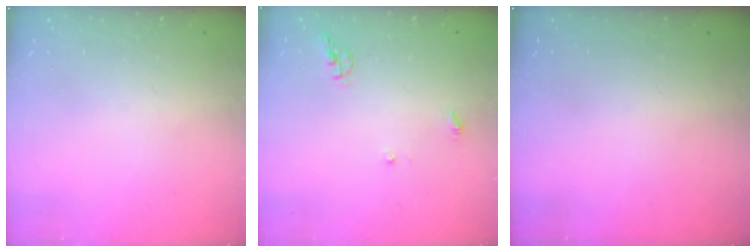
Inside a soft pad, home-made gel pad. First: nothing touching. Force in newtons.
{"total": 5.9, "press": 5.9, "slide": 0.6}
{"total": 0.0}